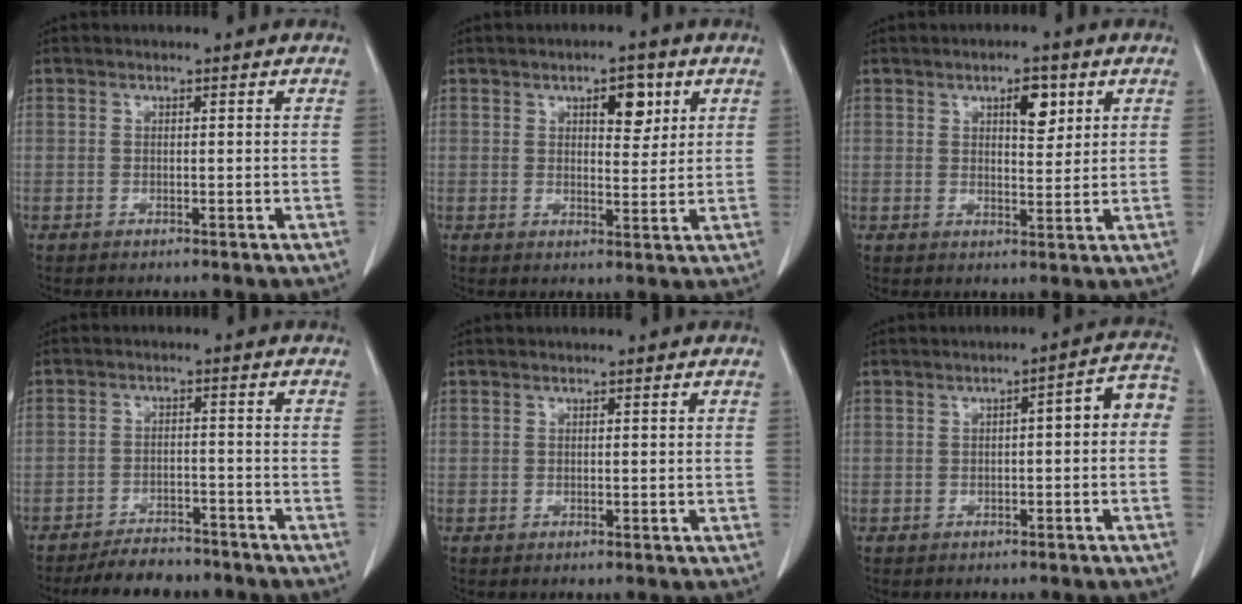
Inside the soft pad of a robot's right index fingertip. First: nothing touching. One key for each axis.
{"total": 4.9, "fx": 2.3, "fy": 2.1, "fz": 3.8, "tx": -0.053, "ty": 0.000, "tz": 0.034}
{"total": 4.6, "fx": 2.2, "fy": 1.7, "fz": 3.6, "tx": -0.056, "ty": -0.001, "tz": 0.035}
{"total": 7.0, "fx": -6.4, "fy": 2.5, "fz": 1.7, "tx": -0.023, "ty": -0.004, "tz": -0.096}
{"total": 0.0}
{"total": 5.1, "fx": -0.4, "fy": 1.3, "fz": 4.9, "tx": -0.057, "ty": 0.031, "tz": -0.010}